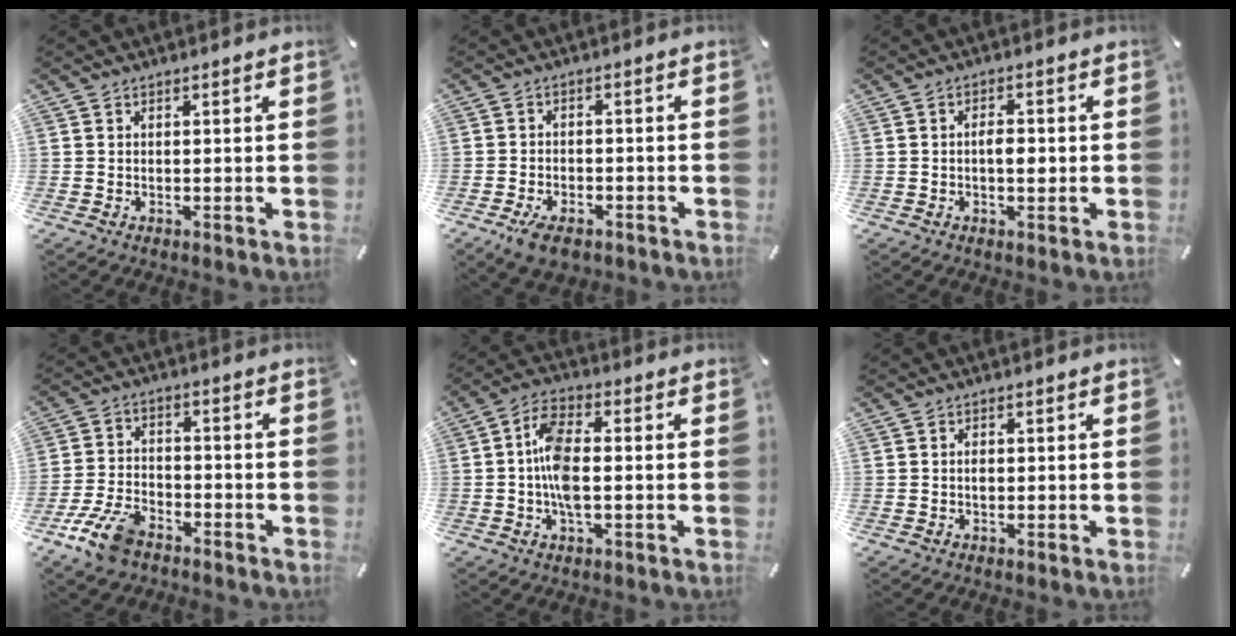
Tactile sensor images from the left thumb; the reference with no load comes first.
{"total": 5.1, "force": [-3.2, 2.8, 2.8], "torque": [-0.062, 0.015, -0.061]}
{"total": 3.5, "force": [-0.4, 1.8, 3.0], "torque": [-0.047, 0.002, -0.009]}
{"total": 9.9, "force": [-6.5, 4.9, 5.7], "torque": [-0.122, 0.029, -0.122]}
{"total": 9.1, "force": [-1.0, 4.3, 8.0], "torque": [-0.168, -0.001, -0.018]}
{"total": 1.2, "force": [-0.1, 0.8, 0.9], "torque": [-0.020, 0.001, -0.003]}